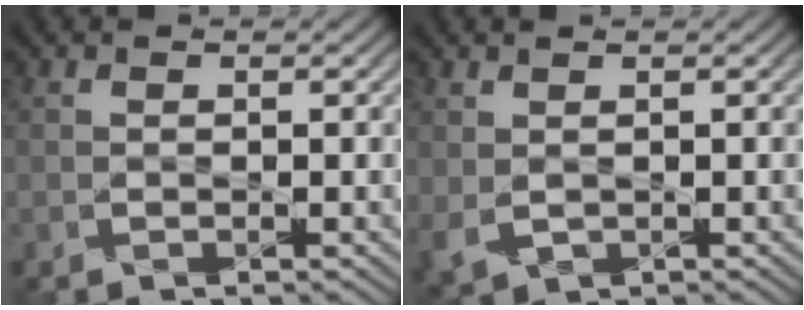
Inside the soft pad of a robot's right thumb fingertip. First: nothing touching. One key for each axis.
{"total": 2.0, "fx": 0.5, "fy": 1.3, "fz": 1.5, "tx": -0.046, "ty": -0.008, "tz": 0.014}